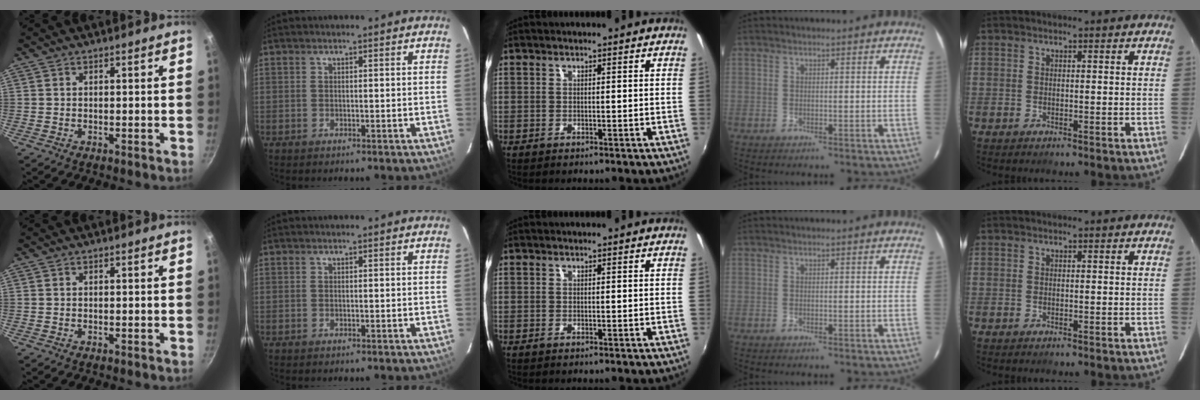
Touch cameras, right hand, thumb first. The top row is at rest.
{}